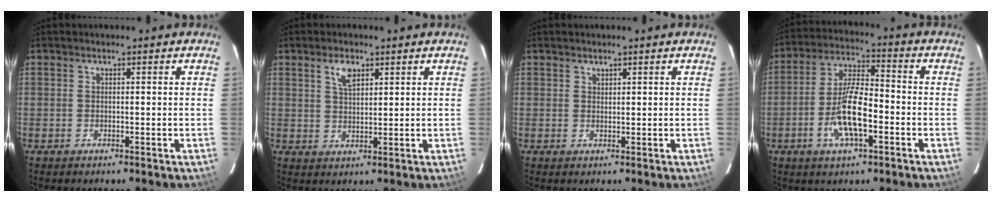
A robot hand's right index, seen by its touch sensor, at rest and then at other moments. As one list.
[{"total": 4.0, "force": [2.3, 1.9, 2.7], "torque": [-0.048, 0.006, 0.044]}, {"total": 0.9, "force": [0.8, 0.4, 0.0], "torque": [-0.001, 0.001, 0.016]}, {"total": 10.9, "force": [-3.8, 3.5, 9.6], "torque": [-0.193, 0.000, -0.071]}]